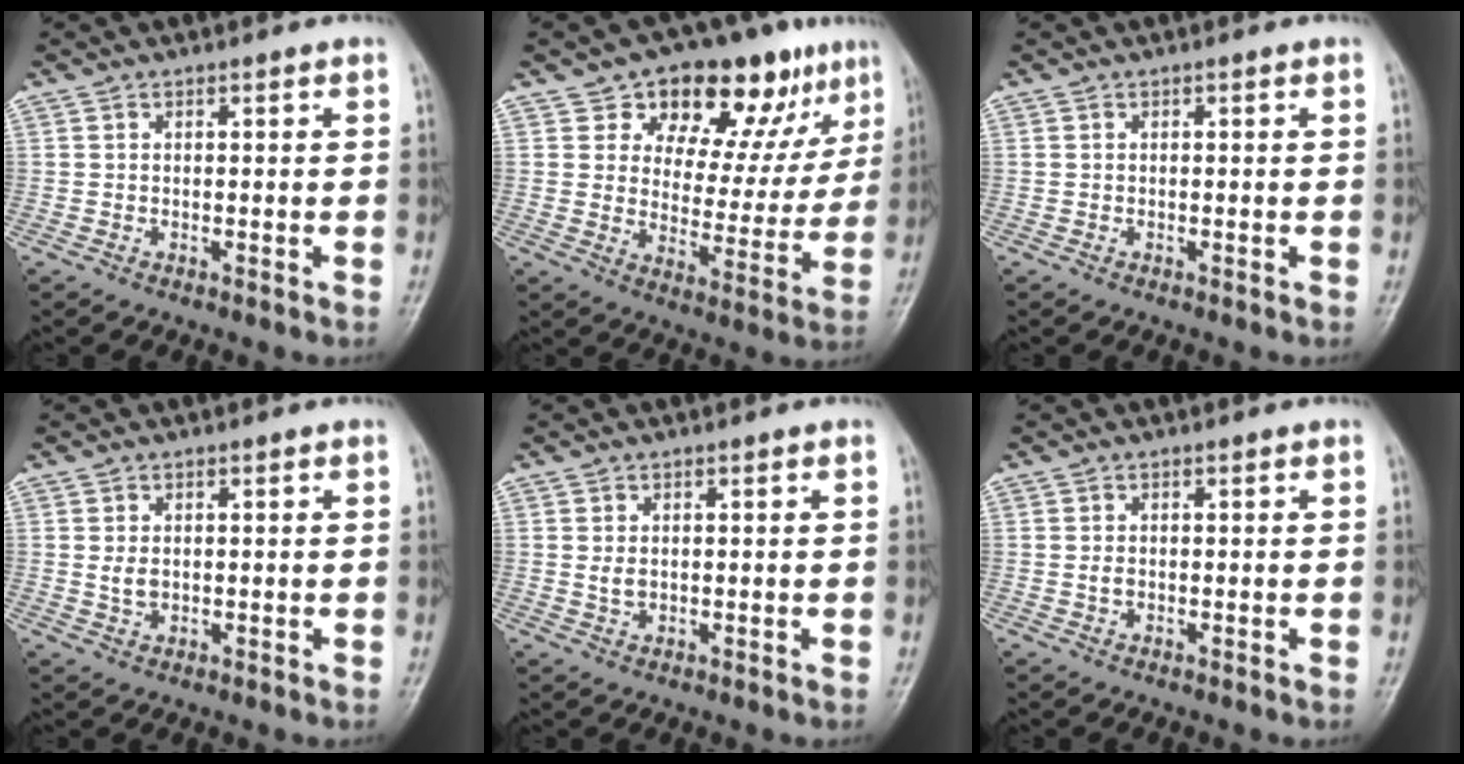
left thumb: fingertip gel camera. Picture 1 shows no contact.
{"total": 18.7, "force": [10.9, 10.2, 11.3], "torque": [-0.087, -0.031, 0.159]}
{"total": 0.0}
{"total": 2.1, "force": [0.3, 1.5, 1.5], "torque": [-0.023, -0.005, 0.010]}
{"total": 1.7, "force": [0.3, 1.2, 1.2], "torque": [-0.018, -0.004, 0.009]}
{"total": 1.0, "force": [-0.1, 0.7, 0.7], "torque": [-0.013, 0.000, 0.000]}